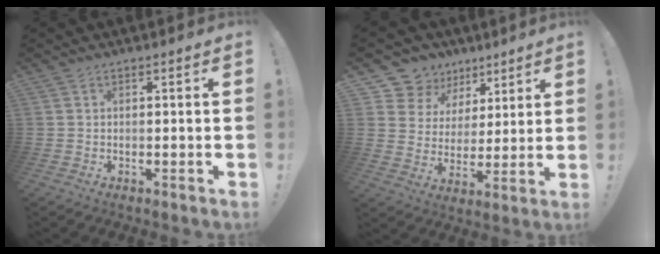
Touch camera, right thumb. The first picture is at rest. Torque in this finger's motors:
{"motor_torque": [-0.47, 0.52, -0.37, 0.39, 0.07]}